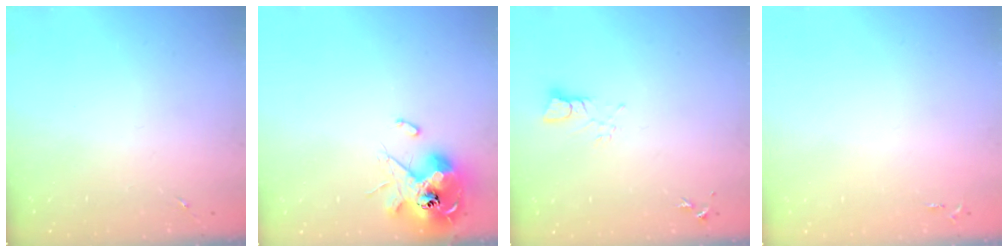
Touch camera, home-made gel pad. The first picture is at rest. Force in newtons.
{"total": 13.1, "press": 13.0, "slide": 1.6}
{"total": 3.2, "press": 3.2, "slide": 0.3}
{"total": 2.6, "press": 2.6, "slide": 0.3}